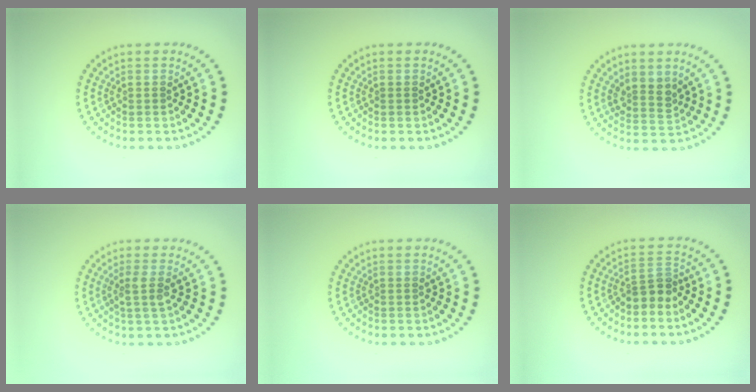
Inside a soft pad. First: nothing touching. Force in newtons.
{"total": 0.0}
{"total": 2.0, "press": 1.6, "slide": 1.1}
{"total": 1.8, "press": 1.3, "slide": 1.2}
{"total": 0.0}
{"total": 2.3, "press": 1.8, "slide": 1.5}